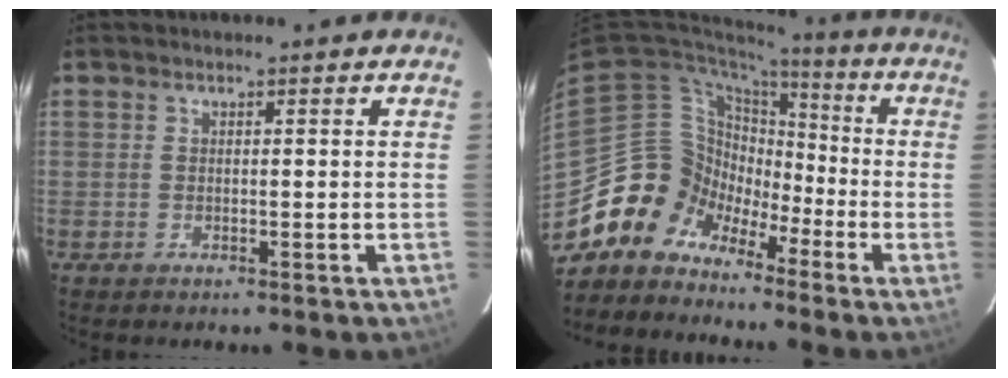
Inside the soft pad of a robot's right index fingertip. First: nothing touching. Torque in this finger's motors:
{"motor_torque": [0.91, -1.12, -0.06, -0.18]}